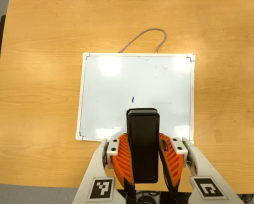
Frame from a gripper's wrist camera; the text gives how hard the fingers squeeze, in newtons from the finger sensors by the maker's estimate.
{"total": 7.3, "left": 5.8, "right": 8.7}